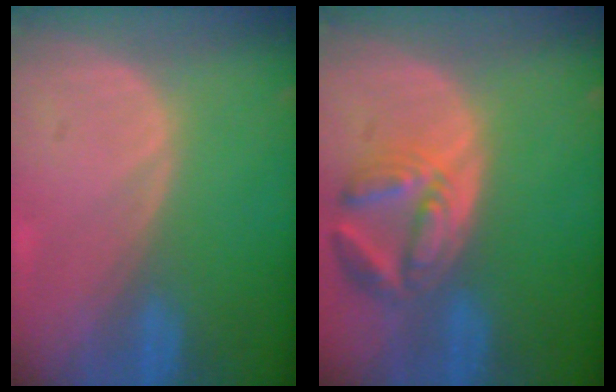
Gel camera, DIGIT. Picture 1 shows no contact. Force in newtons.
{"total": 7.7, "press": 6.8, "slide": 3.6}